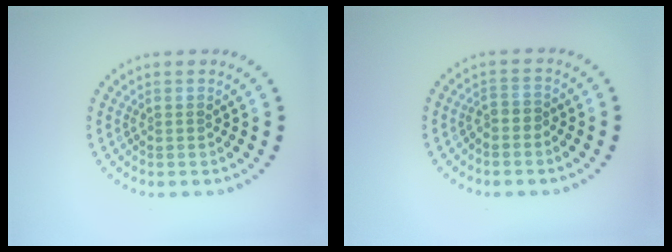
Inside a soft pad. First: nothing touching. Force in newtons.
{"total": 1.0, "press": 0.7, "slide": 0.6}